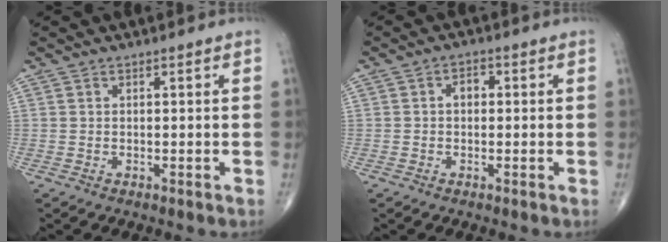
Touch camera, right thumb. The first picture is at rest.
{"total": 2.4, "force": [0.0, 1.7, 1.6], "torque": [-0.017, 0.012, -0.004]}